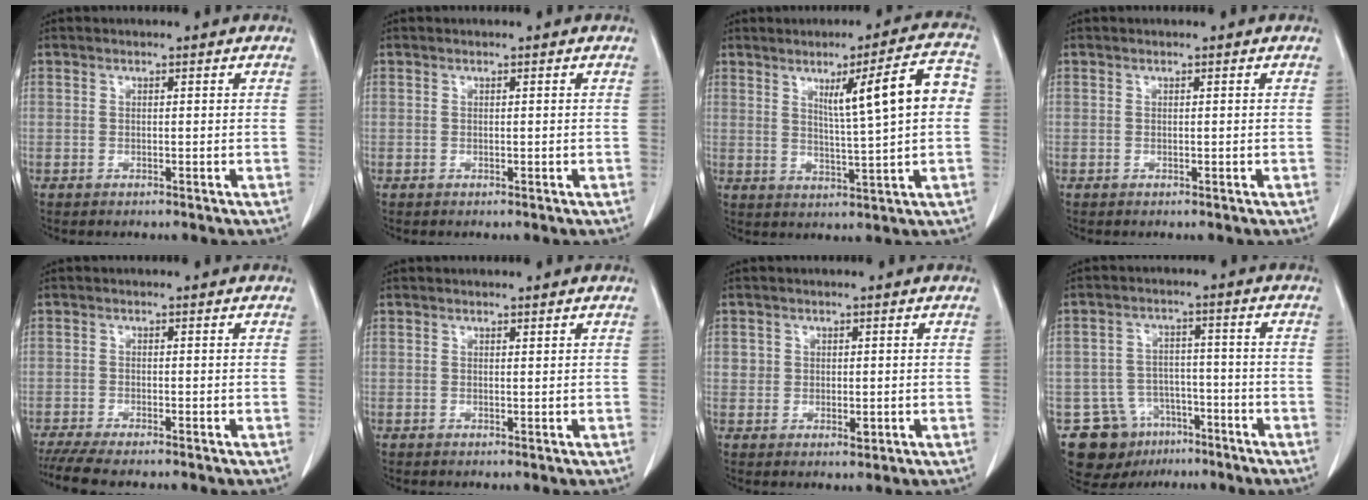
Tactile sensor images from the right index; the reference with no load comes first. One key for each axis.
{"total": 0.0}
{"total": 10.9, "fx": 2.4, "fy": 0.2, "fz": 10.7, "tx": -0.156, "ty": 0.011, "tz": 0.037}
{"total": 0.0}
{"total": 3.8, "fx": -2.7, "fy": 0.1, "fz": 2.6, "tx": -0.048, "ty": -0.011, "tz": -0.054}
{"total": 0.7, "fx": 0.6, "fy": 0.0, "fz": 0.3, "tx": -0.002, "ty": -0.006, "tz": 0.008}
{"total": 2.5, "fx": 0.4, "fy": 2.2, "fz": 1.2, "tx": -0.010, "ty": -0.002, "tz": 0.002}
{"total": 9.2, "fx": -5.3, "fy": 7.3, "fz": 1.7, "tx": -0.030, "ty": 0.028, "tz": -0.076}